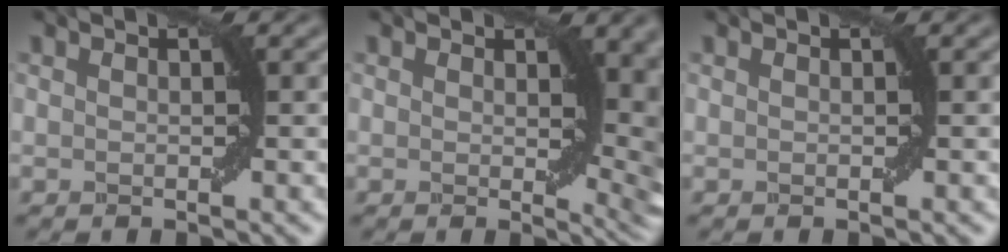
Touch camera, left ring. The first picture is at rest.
{"total": 6.3, "force": [1.5, 3.0, 5.3], "torque": [-0.040, -0.009, 0.028]}
{"total": 0.0}